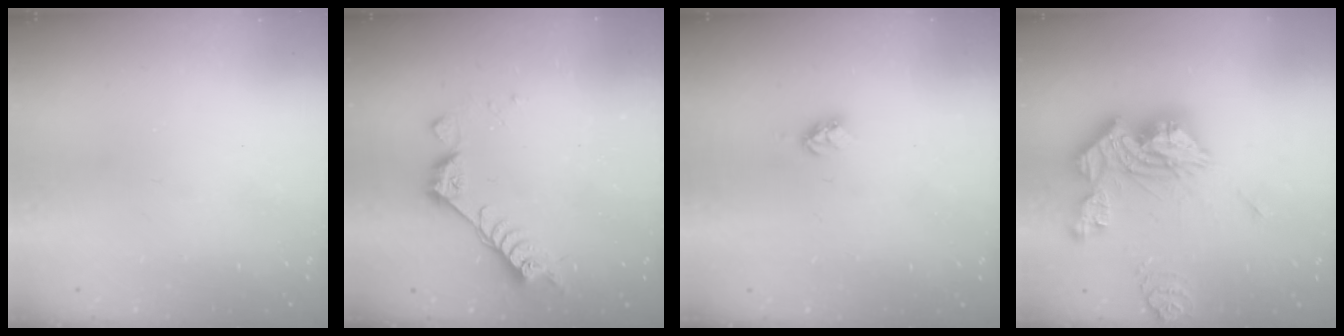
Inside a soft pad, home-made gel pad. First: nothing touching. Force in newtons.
{"total": 7.0, "press": 6.9, "slide": 1.4}
{"total": 3.2, "press": 3.2, "slide": 0.5}
{"total": 19.8, "press": 19.6, "slide": 2.4}